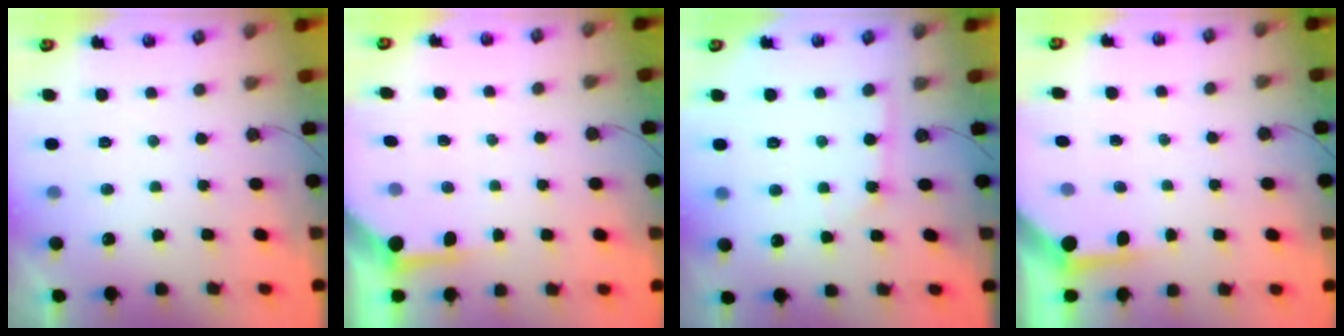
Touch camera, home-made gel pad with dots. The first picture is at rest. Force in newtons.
{"total": 3.5, "press": 3.5, "slide": 0.5}
{"total": 1.8, "press": 1.8, "slide": 0.2}
{"total": 3.9, "press": 3.9, "slide": 0.4}